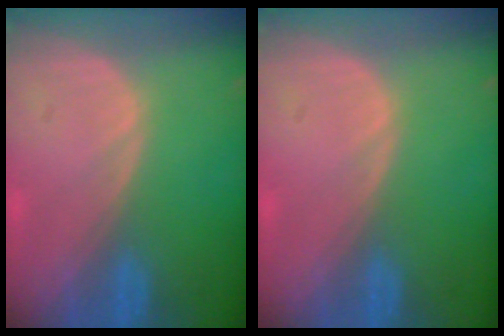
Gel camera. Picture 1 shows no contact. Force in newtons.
{"total": 0.0}